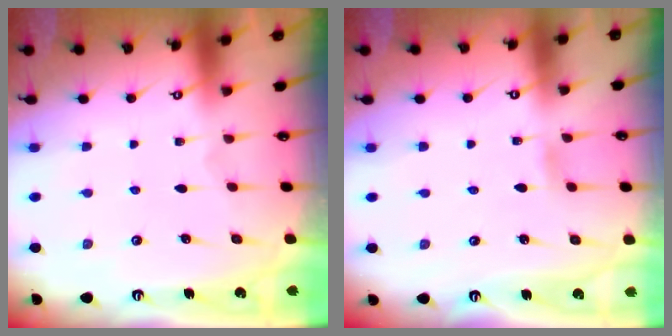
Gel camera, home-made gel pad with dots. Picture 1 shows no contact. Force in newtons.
{"total": 2.0, "press": 2.0, "slide": 0.2}